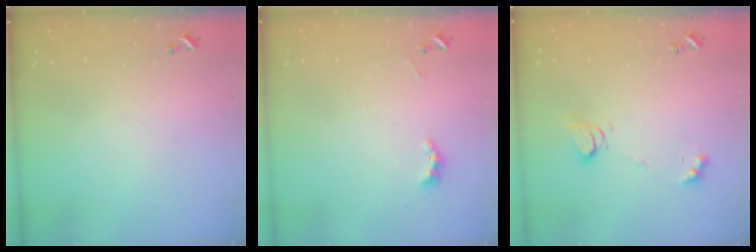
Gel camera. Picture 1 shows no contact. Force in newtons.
{"total": 2.5, "press": 2.5, "slide": 0.6}
{"total": 5.2, "press": 5.2, "slide": 0.1}